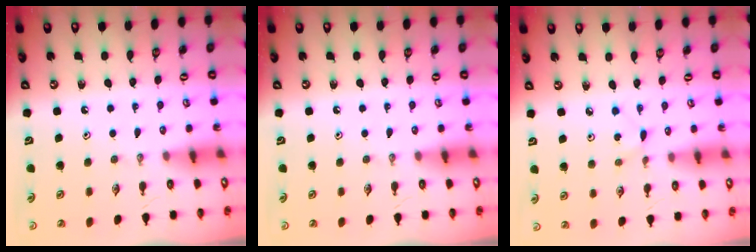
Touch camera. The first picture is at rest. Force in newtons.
{"total": 0.0}
{"total": 2.3, "press": 2.3, "slide": 0.3}